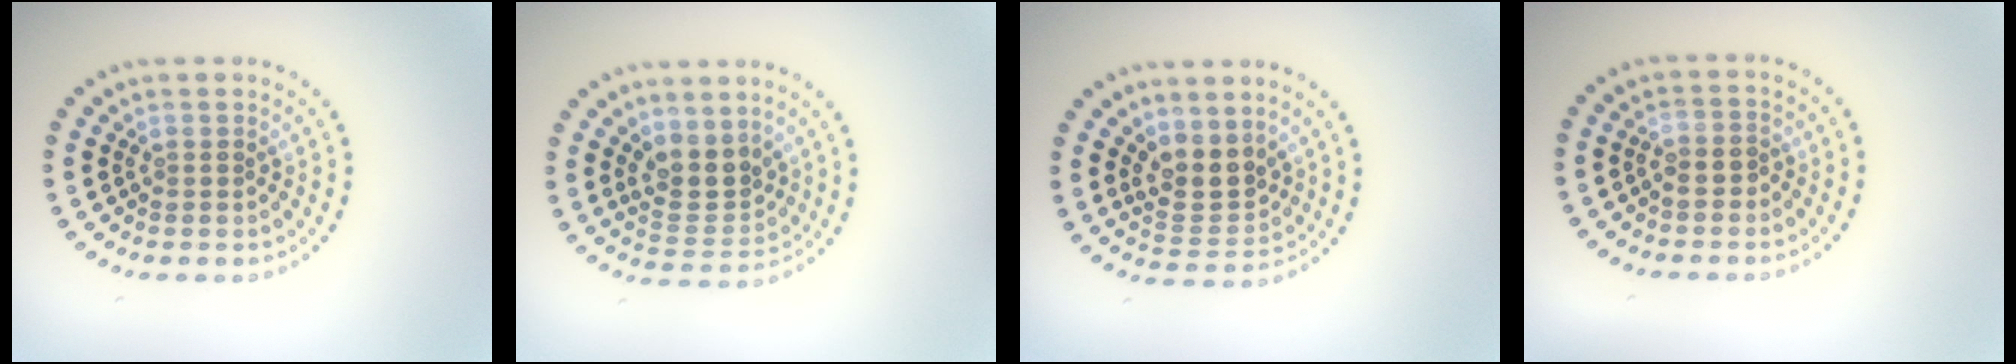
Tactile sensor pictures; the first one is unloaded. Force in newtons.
{"total": 3.4, "press": 3.0, "slide": 1.5}
{"total": 3.2, "press": 2.9, "slide": 1.5}
{"total": 1.3, "press": 1.2, "slide": 0.6}